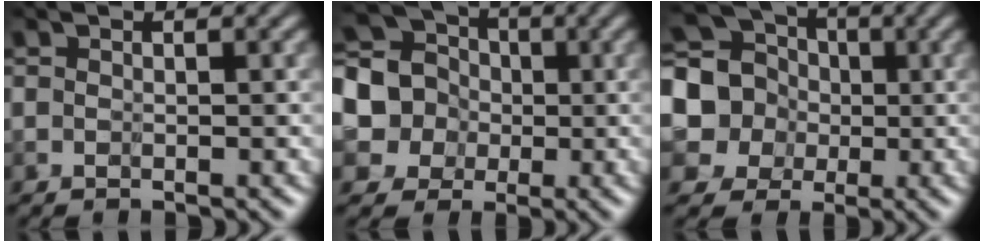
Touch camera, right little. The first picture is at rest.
{"total": 7.9, "force": [0.6, 7.2, 3.2], "torque": [-0.111, 0.001, -0.016]}
{"total": 9.9, "force": [1.0, 9.1, 3.7], "torque": [-0.136, 0.008, -0.013]}